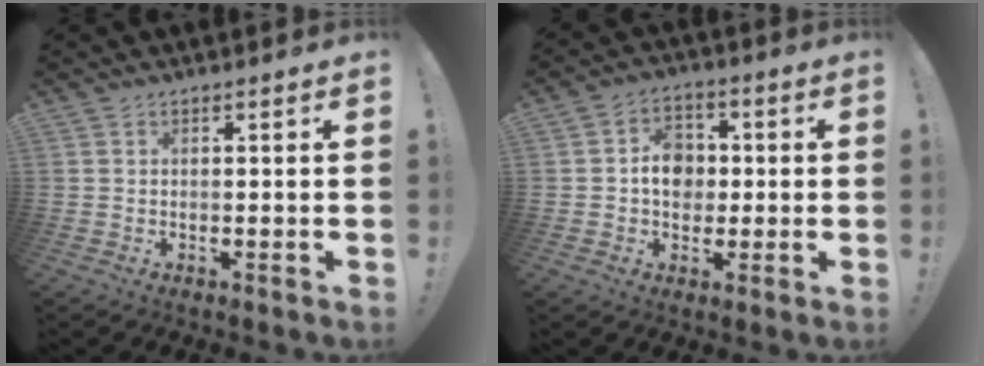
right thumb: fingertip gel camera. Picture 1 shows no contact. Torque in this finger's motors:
{"motor_torque": [0.98, 1.31, 0.76, -0.31, 0.00]}